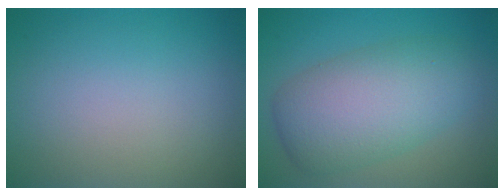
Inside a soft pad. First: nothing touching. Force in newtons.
{"total": 7.6, "press": 7.6, "slide": 0.2}